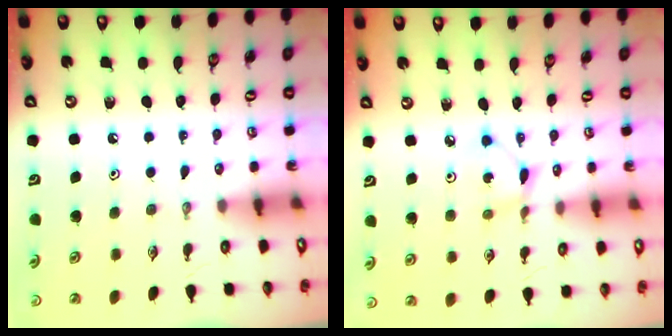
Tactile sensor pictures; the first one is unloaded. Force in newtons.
{"total": 2.5, "press": 2.5, "slide": 0.1}